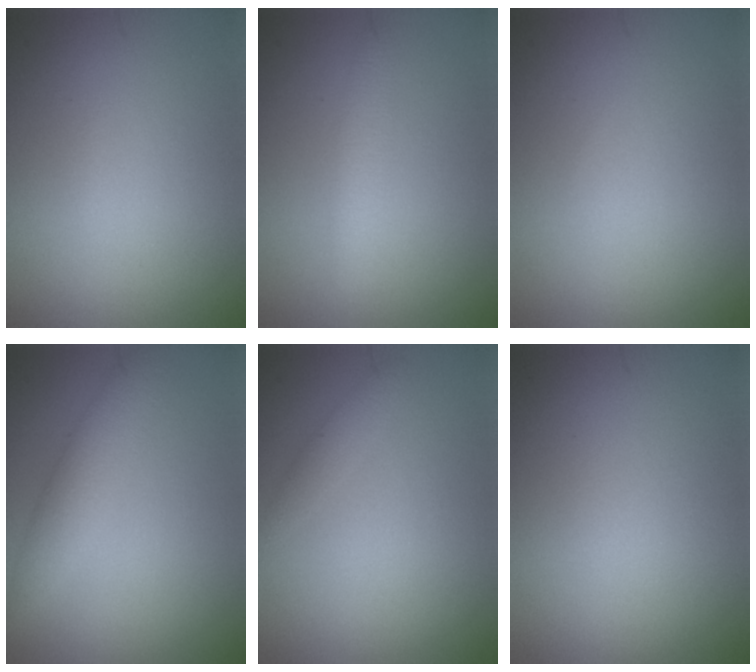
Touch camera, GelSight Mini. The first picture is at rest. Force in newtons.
{"total": 1.9, "press": 1.9, "slide": 0.0}
{"total": 0.0}
{"total": 3.0, "press": 3.0, "slide": 0.0}
{"total": 1.0, "press": 1.0, "slide": 0.1}
{"total": 0.0}